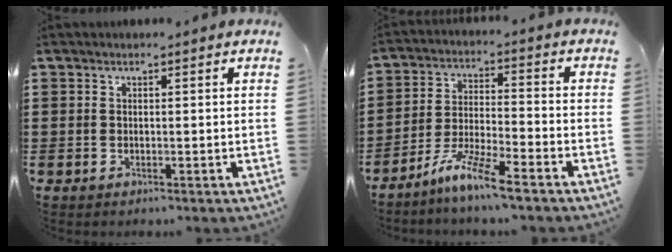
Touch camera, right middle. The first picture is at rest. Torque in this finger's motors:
{"motor_torque": [2.14, 0.00, 0.57, 0.15]}